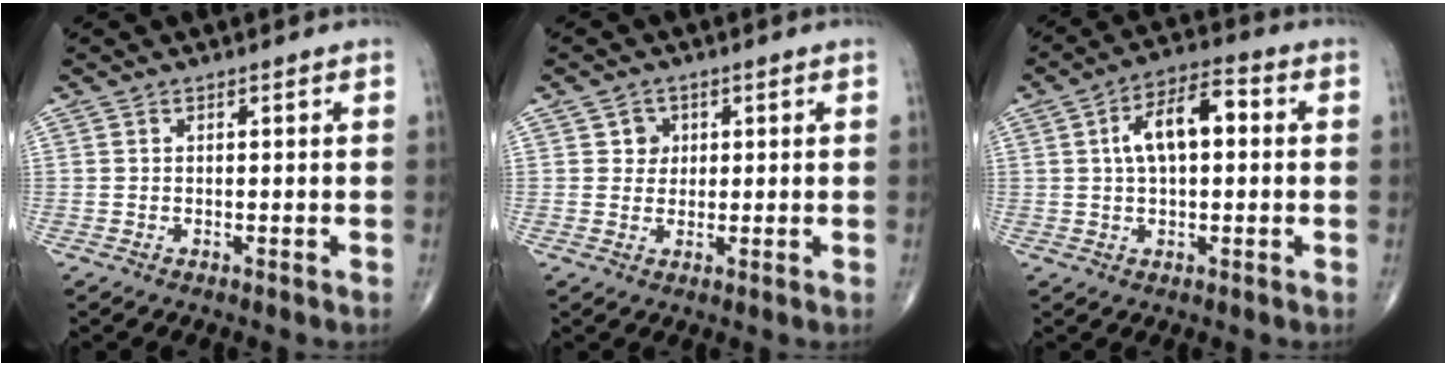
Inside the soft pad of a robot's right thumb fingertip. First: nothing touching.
{"total": 3.0, "force": [0.9, 2.7, 0.8], "torque": [0.007, -0.001, 0.010]}
{"total": 10.2, "force": [1.6, 5.0, 8.8], "torque": [-0.146, 0.025, 0.019]}